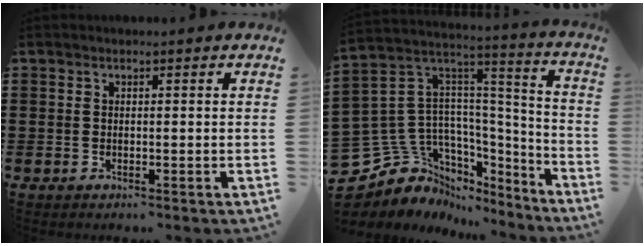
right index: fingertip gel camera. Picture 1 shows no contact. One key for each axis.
{"total": 9.2, "fx": -4.3, "fy": 8.0, "fz": 1.4, "tx": -0.079, "ty": -0.026, "tz": -0.076}